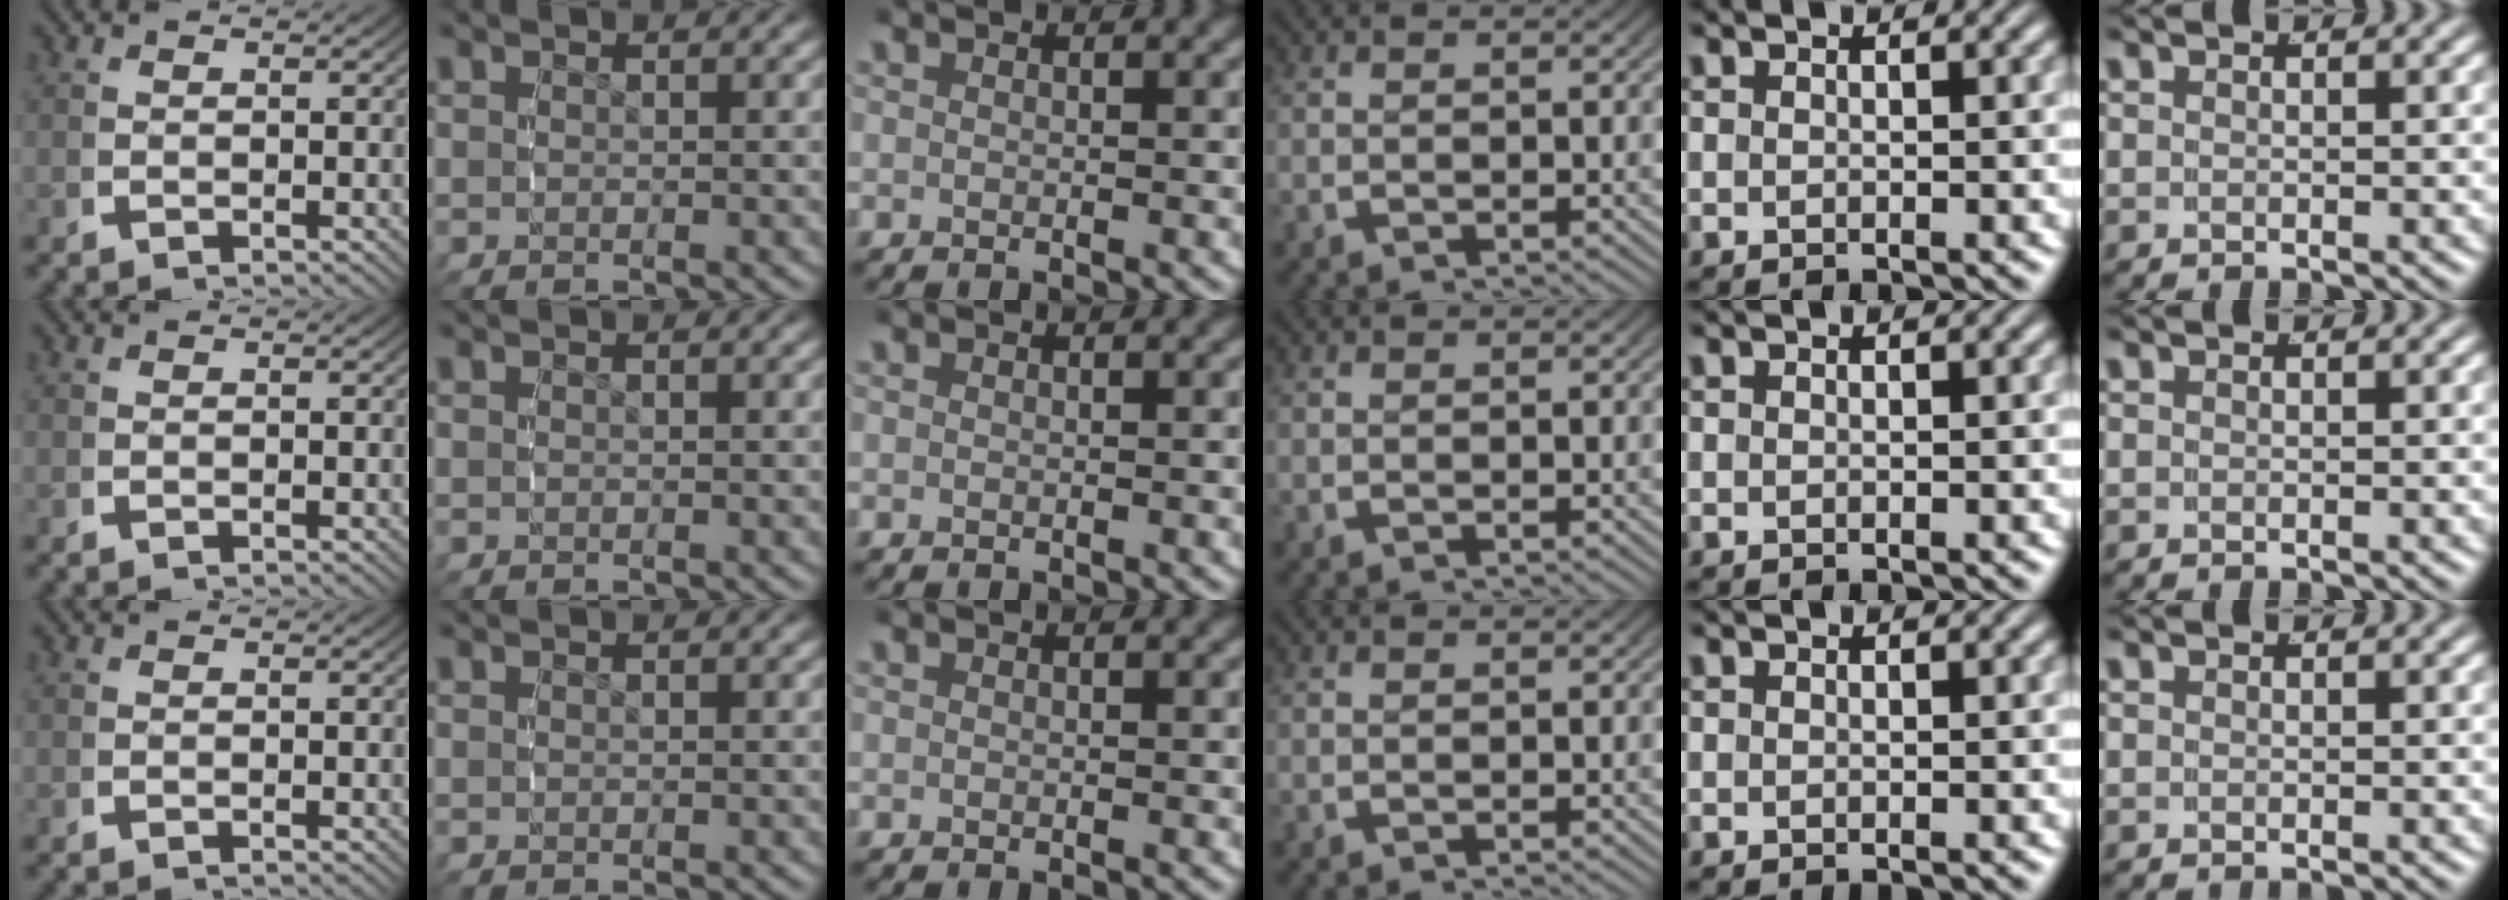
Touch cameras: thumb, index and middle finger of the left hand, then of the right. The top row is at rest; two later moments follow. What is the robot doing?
{"motion": "grasp_and_lifting", "object": "small bumper sticker"}